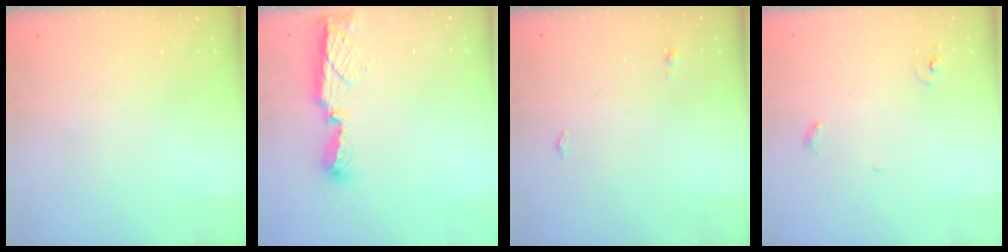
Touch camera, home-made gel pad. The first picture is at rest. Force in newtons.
{"total": 7.9, "press": 7.9, "slide": 0.3}
{"total": 7.6, "press": 3.3, "slide": 6.8}
{"total": 3.6, "press": 3.6, "slide": 0.2}